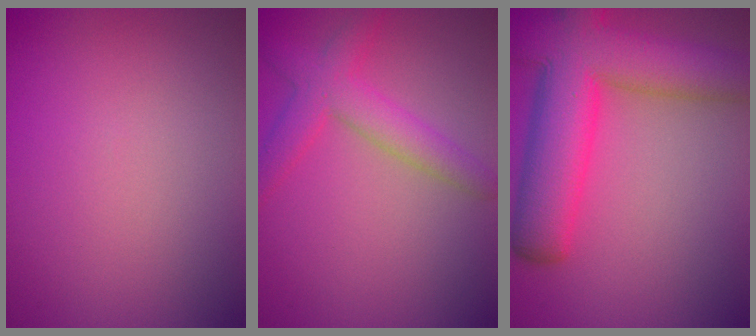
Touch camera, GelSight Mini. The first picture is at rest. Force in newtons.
{"total": 4.2, "press": 4.2, "slide": 0.2}
{"total": 11.5, "press": 11.5, "slide": 0.6}